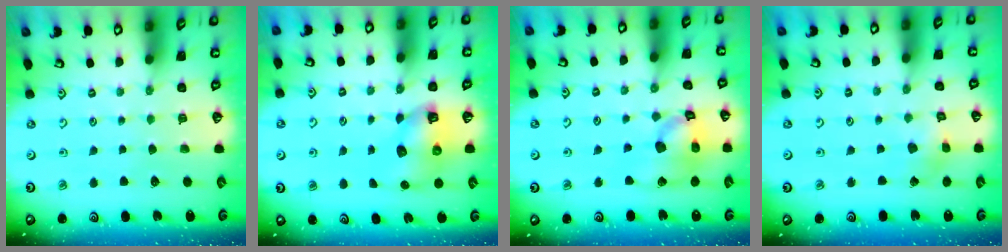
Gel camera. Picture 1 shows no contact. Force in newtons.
{"total": 7.4, "press": 7.4, "slide": 1.0}
{"total": 17.2, "press": 17.0, "slide": 2.5}
{"total": 3.1, "press": 3.1, "slide": 0.2}